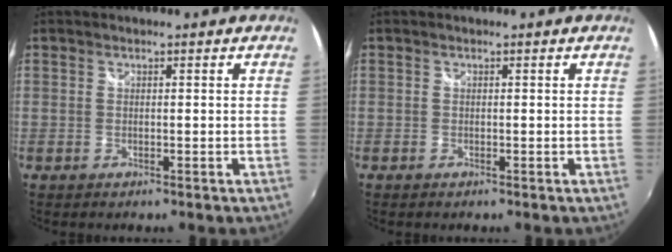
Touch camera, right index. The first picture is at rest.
{"total": 0.5, "force": [-0.4, 0.4, 0.0], "torque": [-0.001, -0.003, -0.009]}